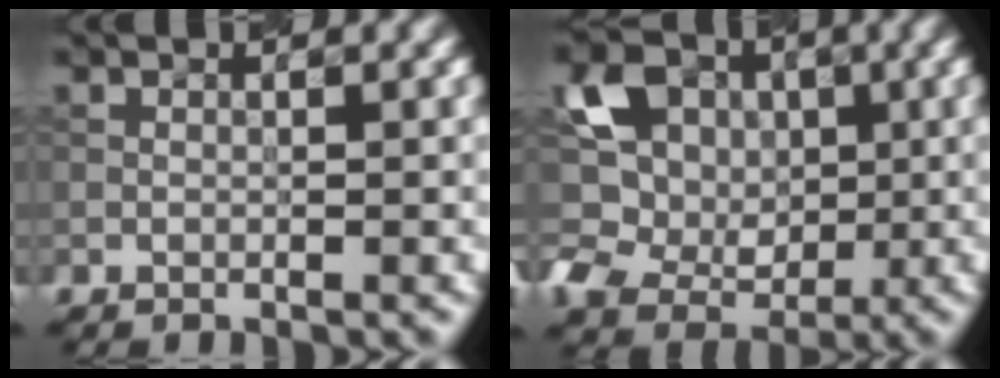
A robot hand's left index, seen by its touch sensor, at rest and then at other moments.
{"total": 6.9, "force": [1.1, 5.9, 3.3], "torque": [-0.077, -0.001, 0.016]}